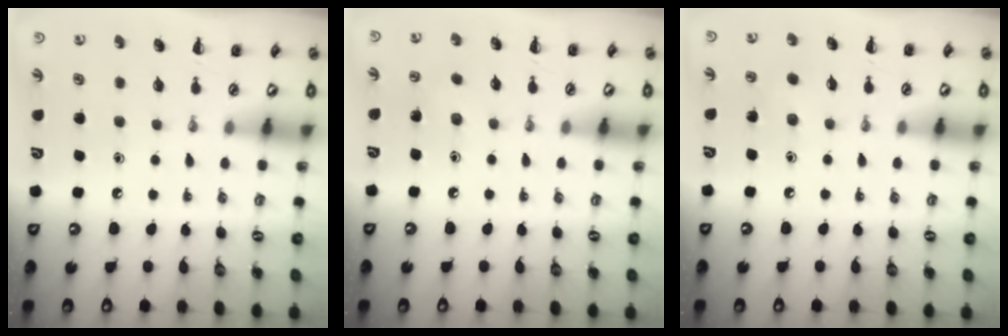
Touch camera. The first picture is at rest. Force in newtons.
{"total": 4.0, "press": 3.8, "slide": 1.1}
{"total": 4.8, "press": 4.7, "slide": 1.2}